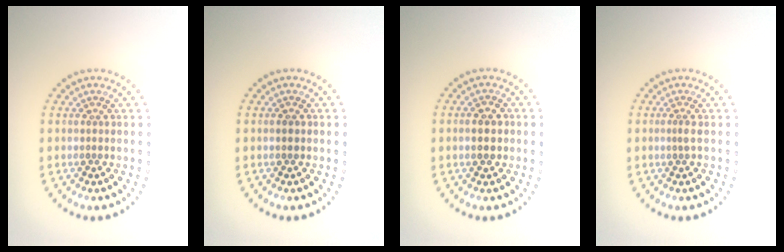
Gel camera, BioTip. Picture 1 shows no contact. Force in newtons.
{"total": 0.8, "press": 0.8, "slide": 0.0}
{"total": 2.1, "press": 2.1, "slide": 0.1}
{"total": 0.9, "press": 0.5, "slide": 0.7}